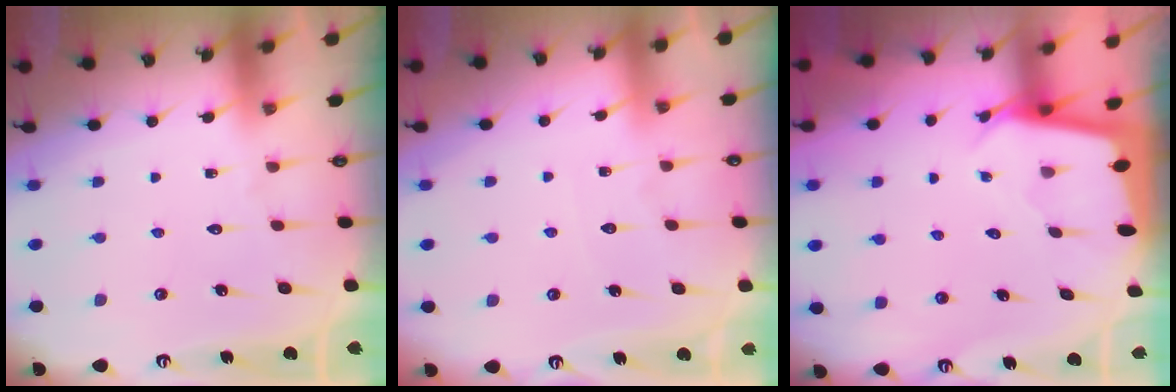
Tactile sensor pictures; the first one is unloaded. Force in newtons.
{"total": 3.4, "press": 3.4, "slide": 0.5}
{"total": 2.3, "press": 2.3, "slide": 0.1}